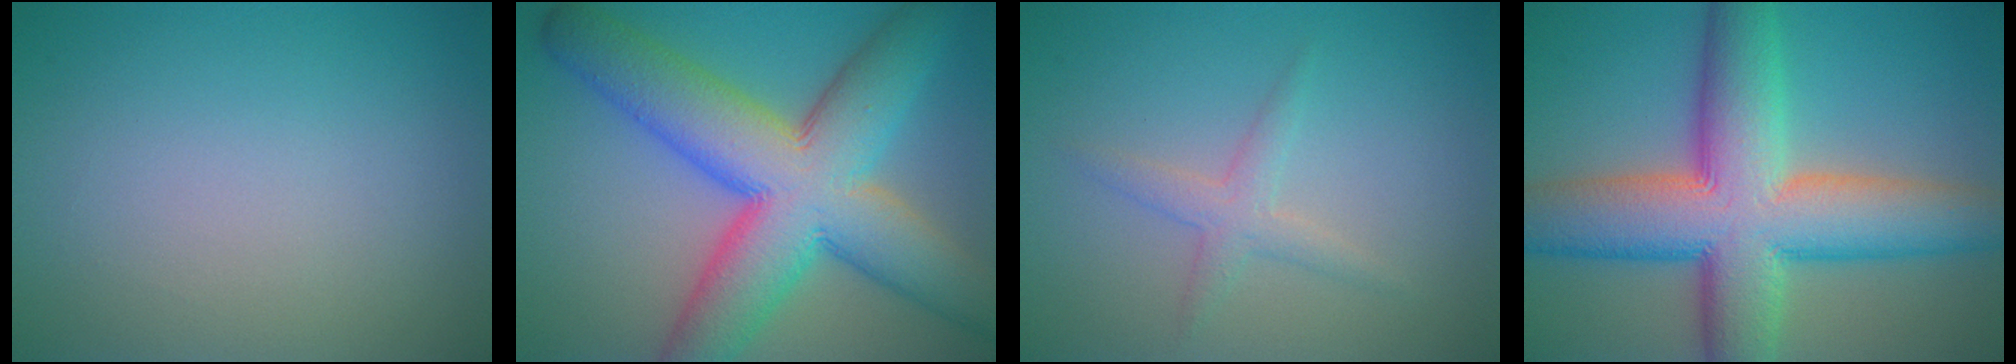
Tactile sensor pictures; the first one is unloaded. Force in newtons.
{"total": 13.2, "press": 13.2, "slide": 0.4}
{"total": 1.9, "press": 1.9, "slide": 0.0}
{"total": 12.8, "press": 12.8, "slide": 0.5}